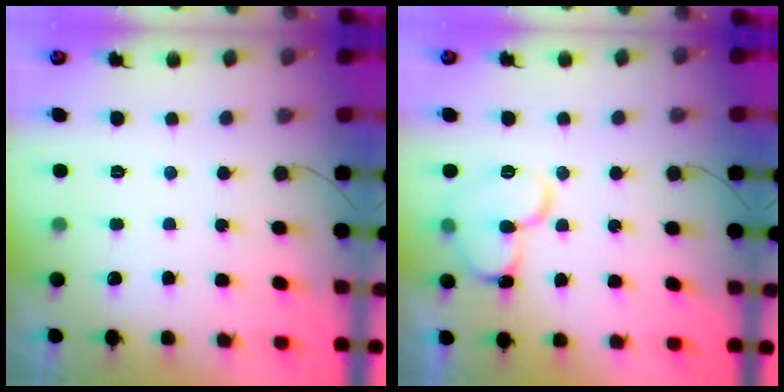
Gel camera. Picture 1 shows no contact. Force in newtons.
{"total": 11.6, "press": 11.5, "slide": 1.6}